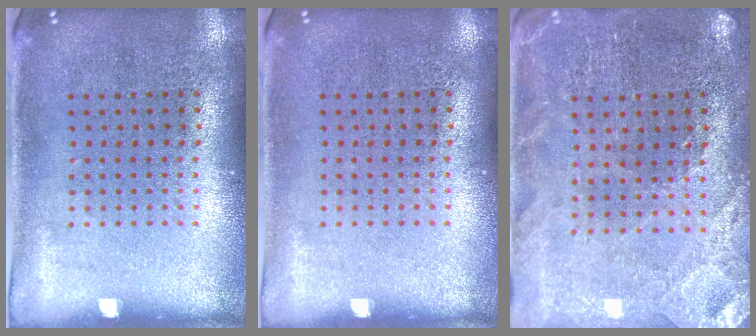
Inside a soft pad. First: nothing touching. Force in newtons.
{"total": 0.0}
{"total": 0.9, "press": 0.8, "slide": 0.2}